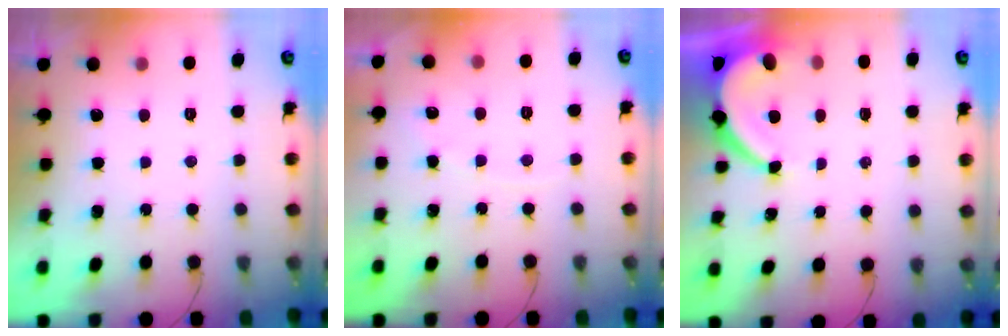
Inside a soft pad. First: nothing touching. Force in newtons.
{"total": 2.4, "press": 2.4, "slide": 0.4}
{"total": 6.2, "press": 6.2, "slide": 0.7}